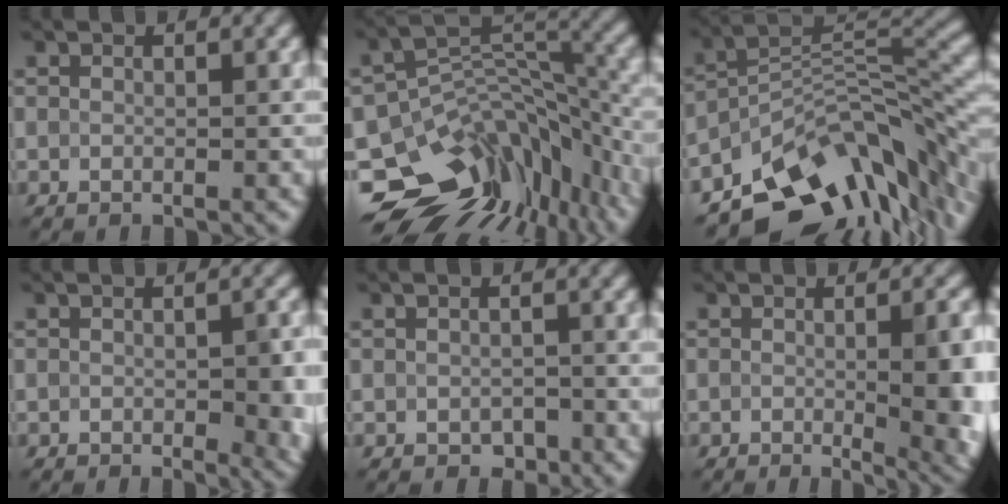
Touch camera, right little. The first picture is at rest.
{"total": 14.4, "force": [-8.6, 8.0, 8.4], "torque": [-0.165, -0.011, -0.106]}
{"total": 12.8, "force": [-8.6, 5.3, 7.9], "torque": [-0.129, 0.005, -0.139]}
{"total": 4.0, "force": [-1.1, 0.8, 3.7], "torque": [-0.052, -0.007, 0.000]}
{"total": 0.7, "force": [-0.7, 0.1, -0.2], "torque": [-0.007, -0.003, 0.002]}
{"total": 5.7, "force": [-0.7, 1.1, 5.6], "torque": [-0.063, -0.003, 0.006]}